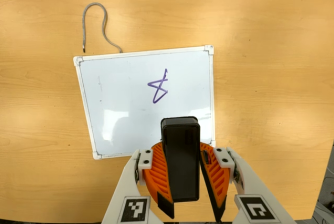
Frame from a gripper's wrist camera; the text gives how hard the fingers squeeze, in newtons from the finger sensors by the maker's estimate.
{"total": 11.7, "left": 11.4, "right": 12.1}